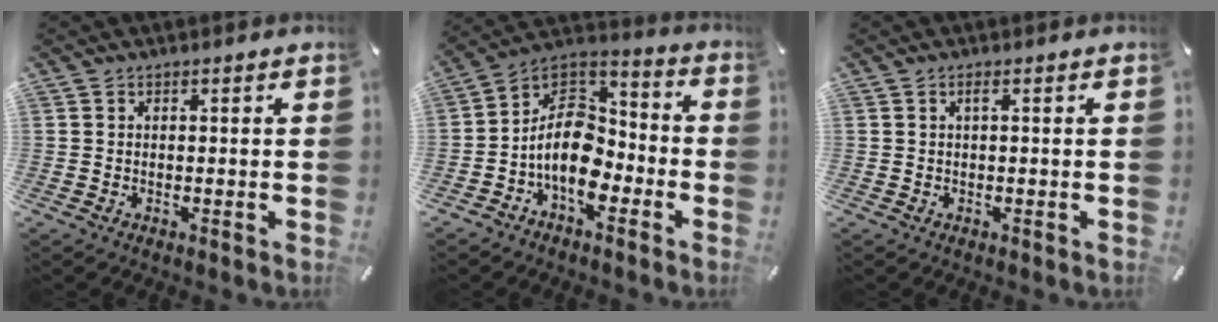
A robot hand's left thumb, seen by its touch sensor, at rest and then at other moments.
{"total": 13.3, "force": [-4.9, 9.1, 8.4], "torque": [-0.176, 0.014, -0.093]}
{"total": 1.1, "force": [0.2, 0.1, 1.1], "torque": [-0.022, 0.001, 0.003]}